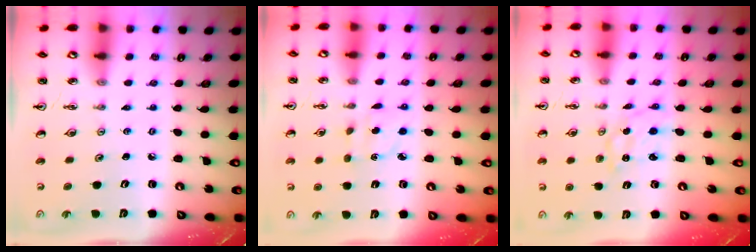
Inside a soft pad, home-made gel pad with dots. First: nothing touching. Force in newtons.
{"total": 2.2, "press": 2.2, "slide": 0.2}
{"total": 1.4, "press": 1.4, "slide": 0.0}